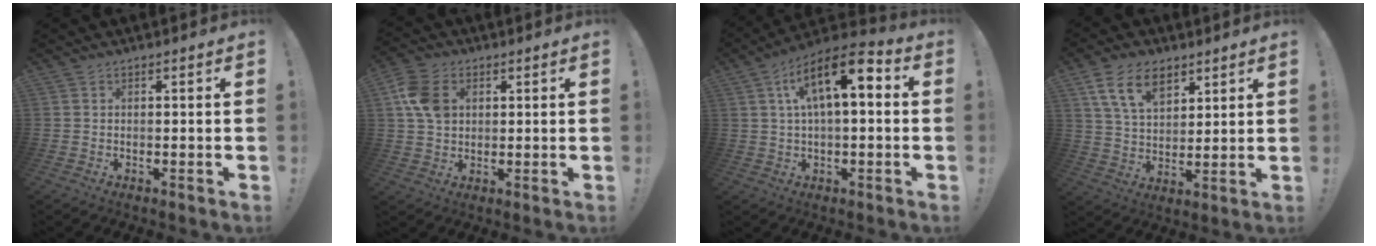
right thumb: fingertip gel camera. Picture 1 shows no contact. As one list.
[{"total": 10.0, "force": [2.5, 7.7, 5.9], "torque": [-0.097, 0.007, 0.050]}, {"total": 13.6, "force": [4.2, 5.5, 11.8], "torque": [-0.189, -0.007, 0.071]}, {"total": 12.8, "force": [7.5, 7.7, 6.9], "torque": [-0.121, -0.021, 0.143]}]